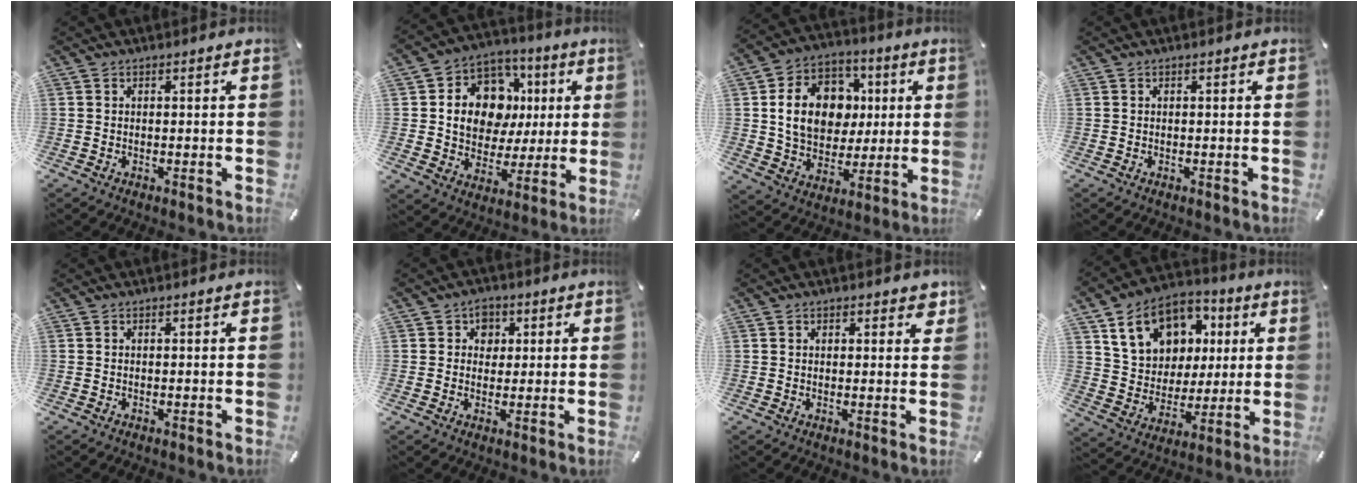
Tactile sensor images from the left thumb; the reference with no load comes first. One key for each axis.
{"total": 13.0, "fx": 1.8, "fy": 11.5, "fz": 5.8, "tx": -0.091, "ty": -0.005, "tz": 0.041}
{"total": 15.3, "fx": 2.2, "fy": 12.7, "fz": 8.3, "tx": -0.147, "ty": 0.012, "tz": 0.046}
{"total": 0.0}
{"total": 0.0}
{"total": 4.2, "fx": 1.0, "fy": 3.9, "fz": 1.3, "tx": -0.004, "ty": -0.001, "tz": 0.010}
{"total": 2.2, "fx": 1.4, "fy": 1.2, "fz": 1.2, "tx": -0.002, "ty": -0.005, "tz": 0.019}
{"total": 15.0, "fx": 5.9, "fy": 12.6, "fz": 5.7, "tx": -0.101, "ty": -0.011, "tz": 0.120}